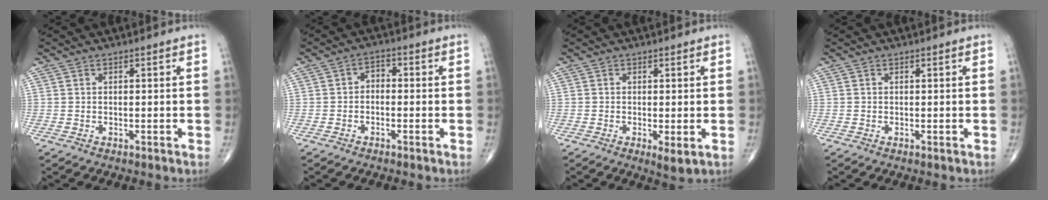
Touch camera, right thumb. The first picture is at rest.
{"total": 2.5, "force": [-0.6, 1.8, 1.6], "torque": [-0.011, 0.016, -0.023]}
{"total": 3.0, "force": [-0.7, 0.9, 2.7], "torque": [-0.044, -0.011, -0.013]}
{"total": 0.0}